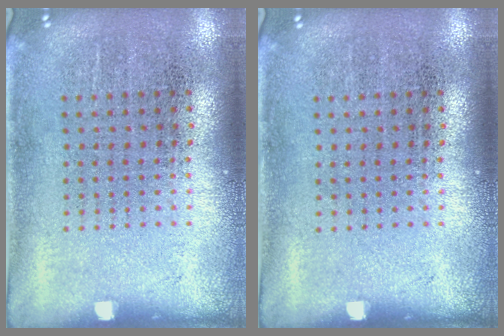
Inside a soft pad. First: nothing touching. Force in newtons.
{"total": 0.0}